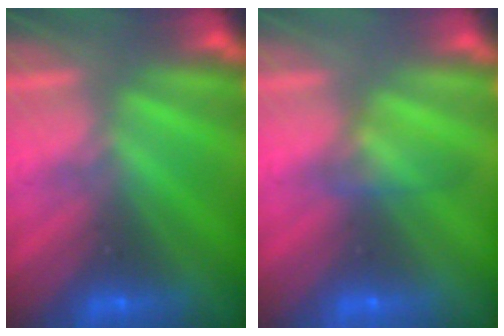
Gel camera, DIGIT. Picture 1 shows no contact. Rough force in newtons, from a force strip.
{"total": 2.1}